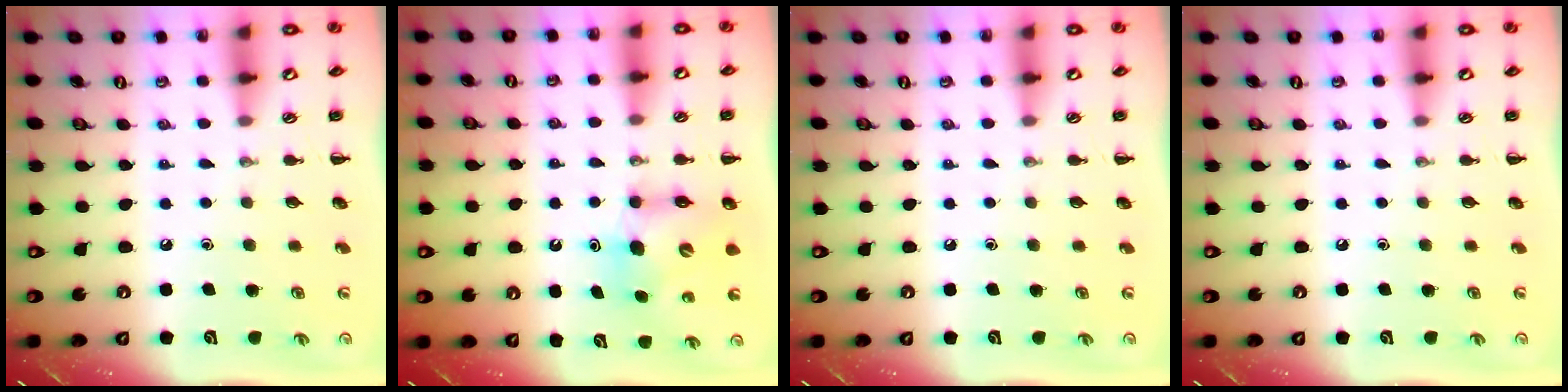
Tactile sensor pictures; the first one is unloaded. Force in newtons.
{"total": 6.5, "press": 6.5, "slide": 0.8}
{"total": 0.0}
{"total": 0.0}